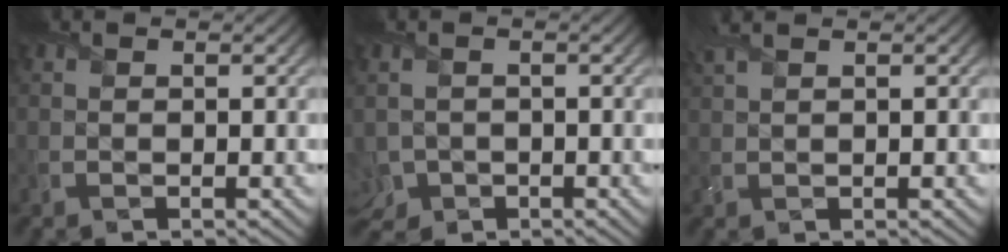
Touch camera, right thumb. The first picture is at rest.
{"total": 3.2, "force": [-1.3, 2.6, 1.3], "torque": [-0.040, -0.012, -0.028]}
{"total": 2.0, "force": [1.5, 0.3, 1.2], "torque": [-0.034, 0.012, 0.037]}